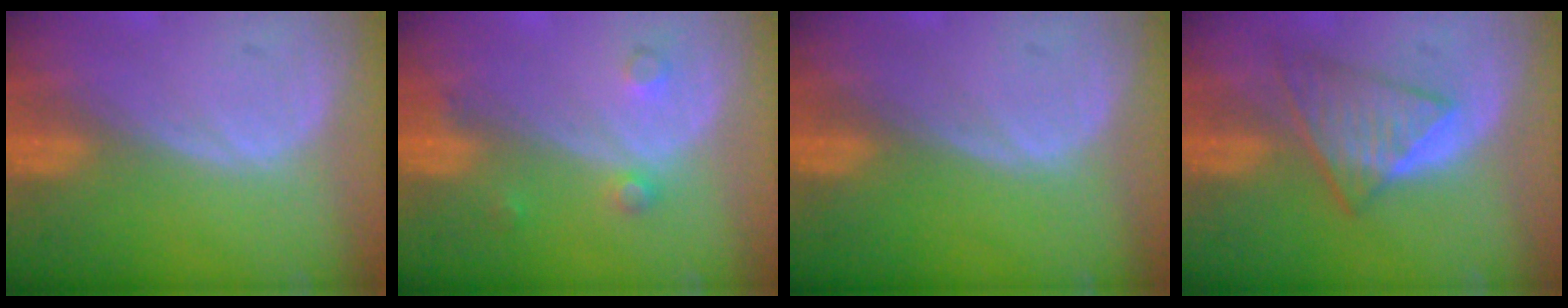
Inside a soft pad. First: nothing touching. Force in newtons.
{"total": 2.3, "press": 2.3, "slide": 0.2}
{"total": 0.0}
{"total": 6.0, "press": 5.8, "slide": 1.6}